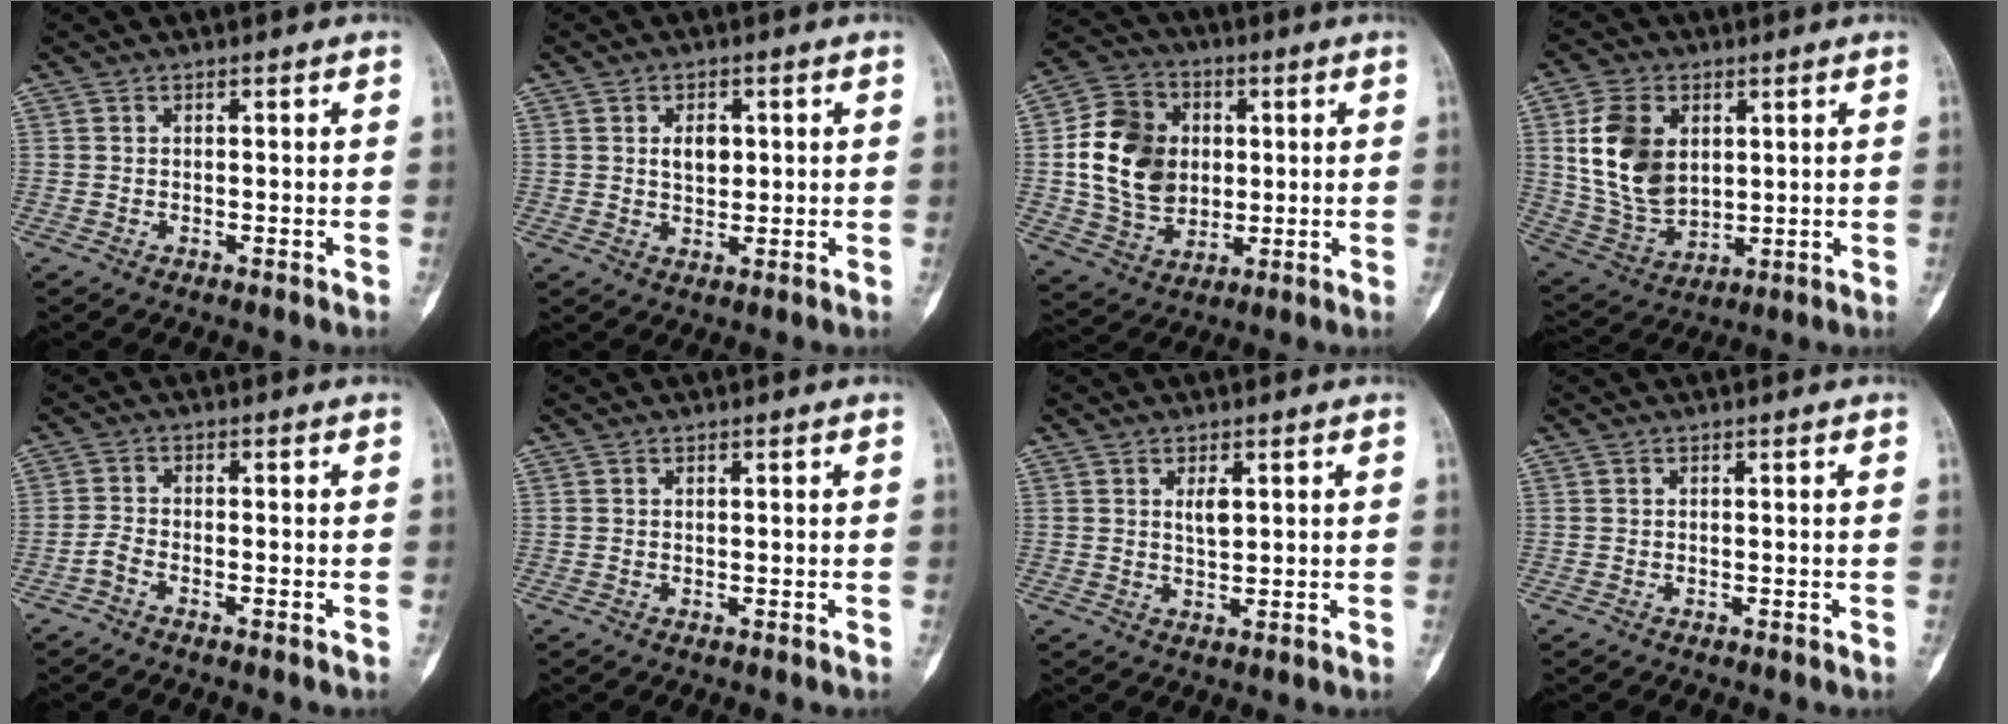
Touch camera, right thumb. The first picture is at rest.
{"total": 4.1, "force": [0.9, 2.7, 2.9], "torque": [-0.030, -0.004, 0.017]}
{"total": 15.8, "force": [1.4, 12.6, 9.4], "torque": [-0.142, 0.004, 0.029]}
{"total": 14.5, "force": [3.4, 10.0, 9.9], "torque": [-0.167, -0.014, 0.076]}
{"total": 1.9, "force": [-1.4, 0.5, 1.1], "torque": [-0.029, 0.008, -0.033]}
{"total": 0.0}
{"total": 2.8, "force": [1.0, 1.2, 2.3], "torque": [-0.038, -0.008, 0.021]}
{"total": 0.0}